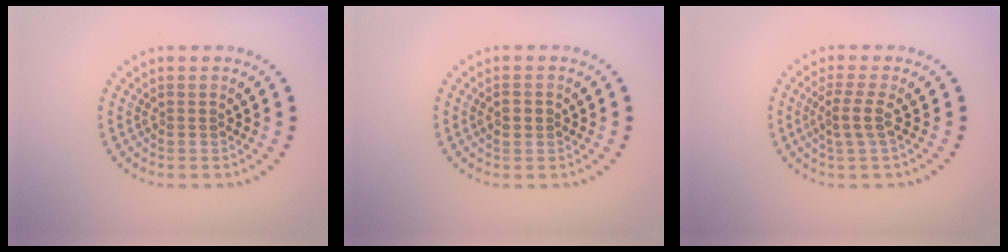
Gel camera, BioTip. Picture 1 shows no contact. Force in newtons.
{"total": 1.0, "press": 1.0, "slide": 0.1}
{"total": 2.2, "press": 1.6, "slide": 1.5}